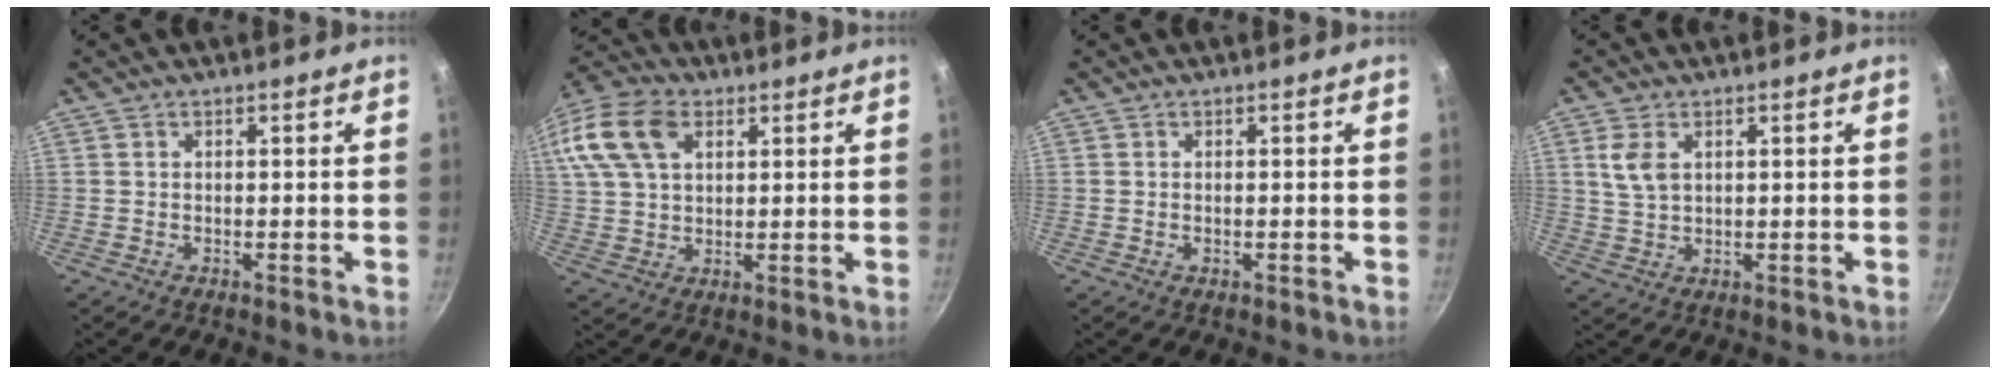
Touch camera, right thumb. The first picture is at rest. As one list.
[{"total": 17.4, "force": [6.8, 11.4, 11.3], "torque": [-0.252, 0.026, 0.121]}, {"total": 0.6, "force": [-0.1, 0.3, 0.5], "torque": [-0.008, 0.001, -0.002]}, {"total": 5.0, "force": [1.7, 3.1, 3.5], "torque": [-0.064, -0.005, 0.035]}]